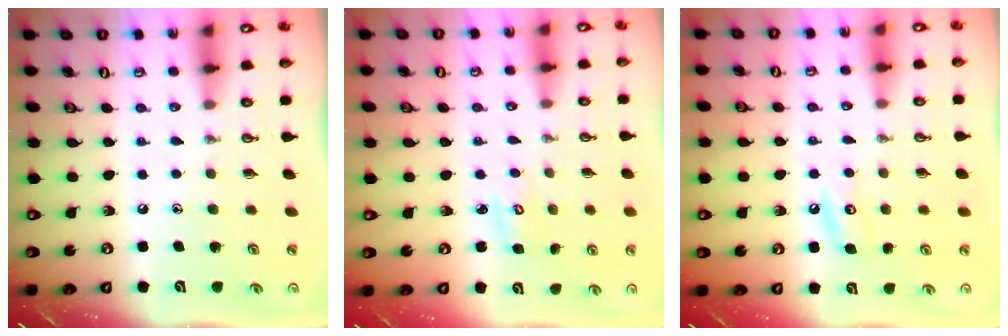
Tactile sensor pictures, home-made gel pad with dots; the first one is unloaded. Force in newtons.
{"total": 2.9, "press": 2.9, "slide": 0.3}
{"total": 5.3, "press": 5.3, "slide": 0.5}